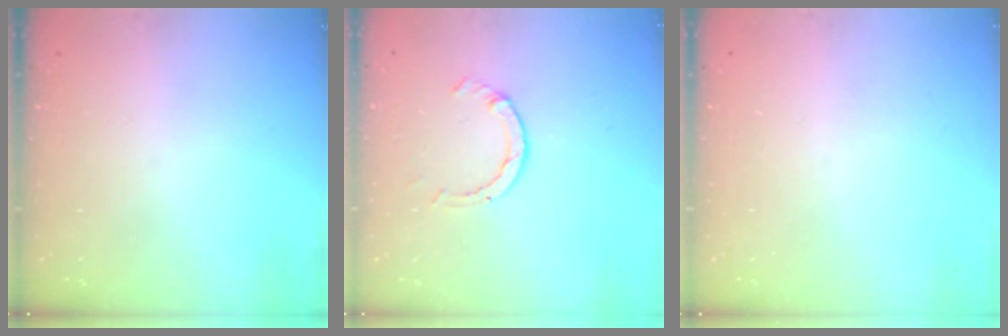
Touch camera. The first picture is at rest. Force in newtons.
{"total": 2.6, "press": 2.5, "slide": 0.3}
{"total": 0.0}